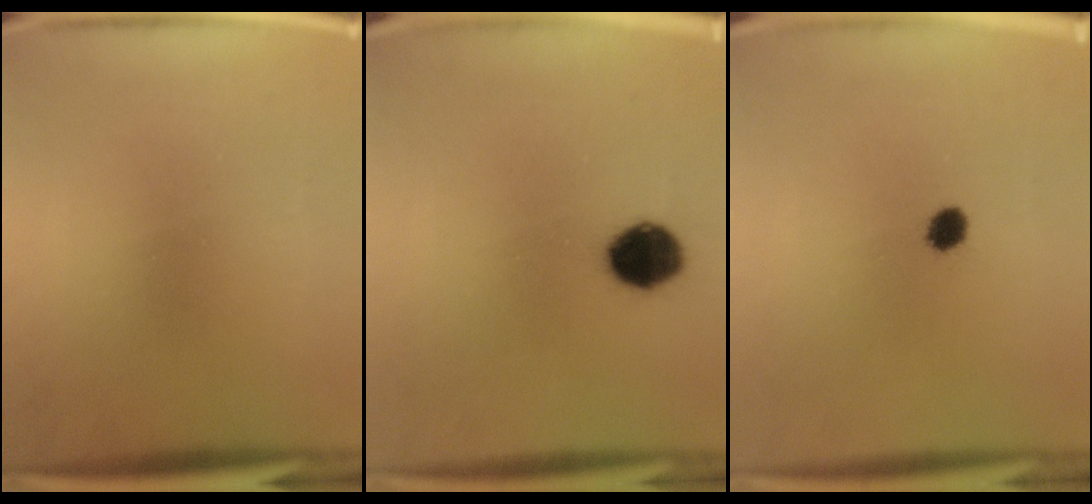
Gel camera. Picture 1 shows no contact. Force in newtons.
{"total": 9.0}
{"total": 2.8}